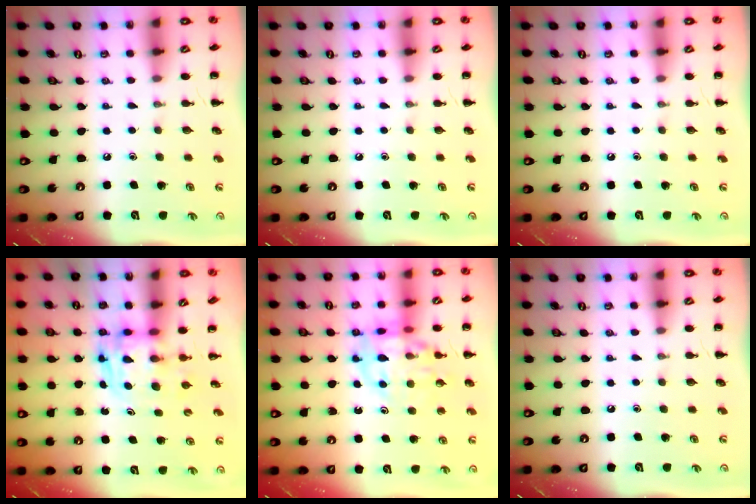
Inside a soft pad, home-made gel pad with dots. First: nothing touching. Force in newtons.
{"total": 0.0}
{"total": 0.0}
{"total": 2.7, "press": 2.7, "slide": 0.2}
{"total": 14.0, "press": 13.6, "slide": 3.0}
{"total": 0.0}